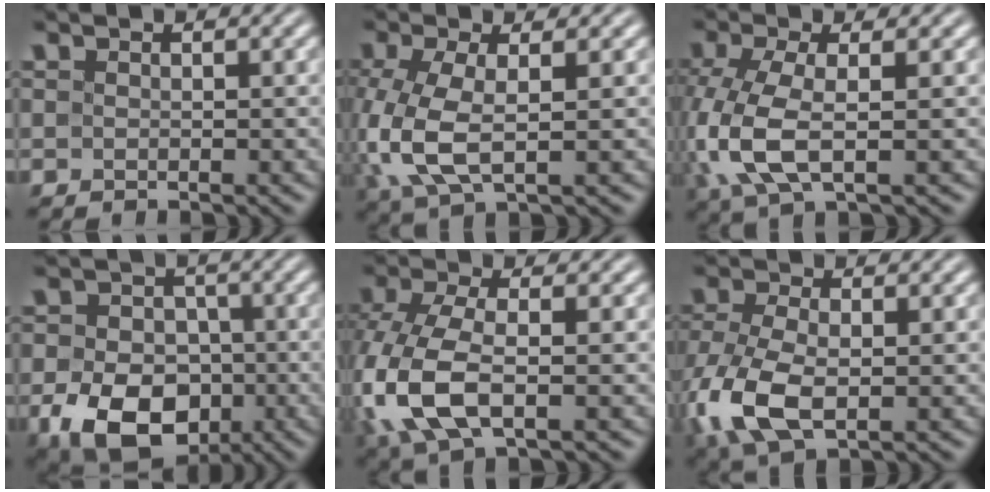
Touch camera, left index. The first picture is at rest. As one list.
[{"total": 5.8, "force": [-0.5, 2.4, 5.3], "torque": [-0.134, -0.004, -0.010]}, {"total": 6.4, "force": [-1.2, 2.6, 5.8], "torque": [-0.148, -0.003, -0.025]}, {"total": 10.2, "force": [-3.4, 7.2, 6.4], "torque": [-0.118, -0.025, -0.065]}, {"total": 7.7, "force": [-2.1, 3.6, 6.4], "torque": [-0.161, -0.005, -0.050]}, {"total": 7.7, "force": [-2.0, 4.1, 6.1], "torque": [-0.152, -0.011, -0.046]}]